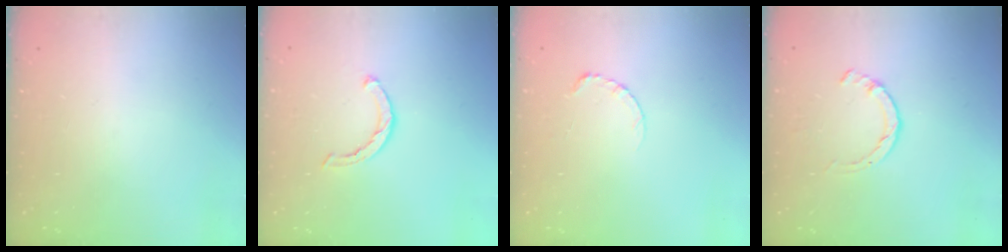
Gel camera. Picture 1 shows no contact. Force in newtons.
{"total": 2.1, "press": 2.1, "slide": 0.3}
{"total": 3.4, "press": 3.4, "slide": 0.4}
{"total": 1.4, "press": 1.3, "slide": 0.3}